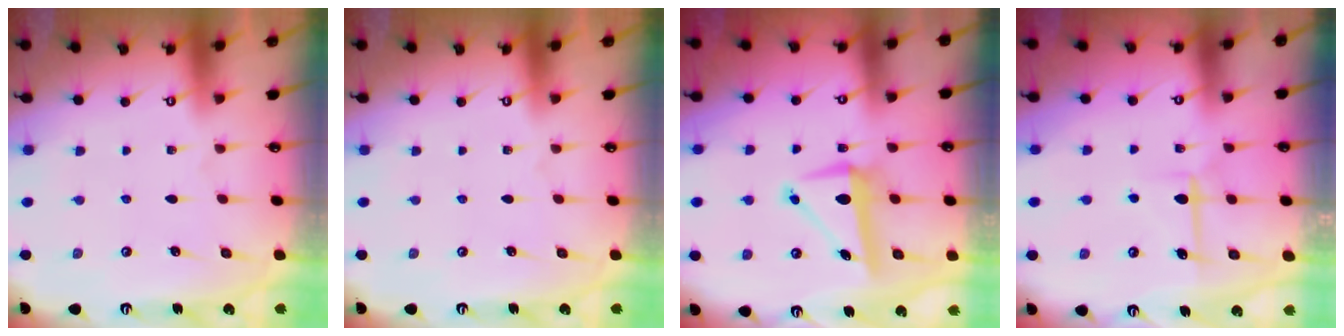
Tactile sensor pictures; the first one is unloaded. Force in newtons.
{"total": 0.0}
{"total": 8.0, "press": 7.9, "slide": 1.4}
{"total": 6.2, "press": 6.2, "slide": 0.3}